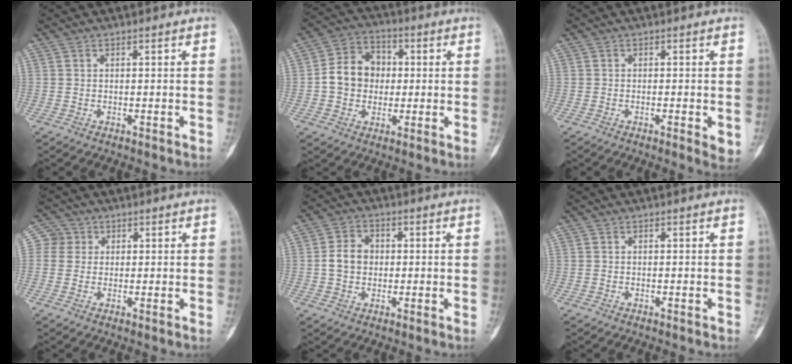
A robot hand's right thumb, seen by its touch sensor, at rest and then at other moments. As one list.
[{"total": 10.0, "force": [-0.1, 8.5, 5.3], "torque": [-0.064, 0.024, -0.011]}, {"total": 2.9, "force": [-0.8, 0.7, 2.7], "torque": [-0.042, -0.007, -0.013]}, {"total": 3.5, "force": [0.8, 3.4, 0.2], "torque": [0.020, 0.004, 0.006]}, {"total": 5.5, "force": [0.0, 4.5, 3.2], "torque": [-0.047, 0.012, -0.004]}, {"total": 0.0}]